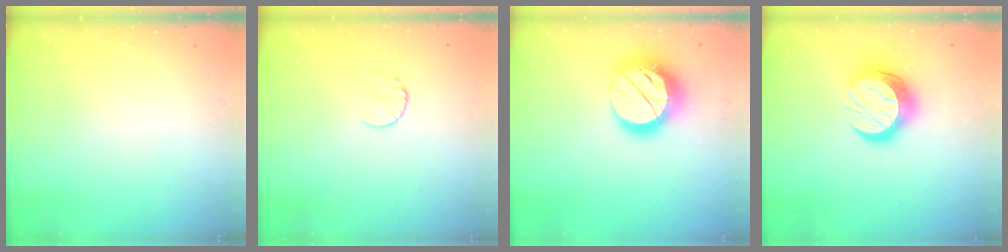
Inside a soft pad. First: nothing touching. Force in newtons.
{"total": 6.7, "press": 6.6, "slide": 0.6}
{"total": 19.0, "press": 18.9, "slide": 1.5}
{"total": 14.3, "press": 14.3, "slide": 1.0}